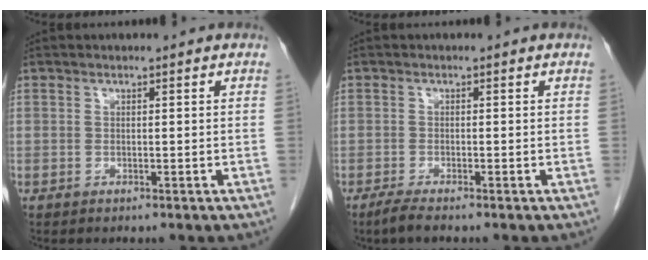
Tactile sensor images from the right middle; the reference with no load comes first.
{"total": 2.2, "force": [-1.8, 0.0, 1.3], "torque": [-0.036, -0.007, -0.036]}